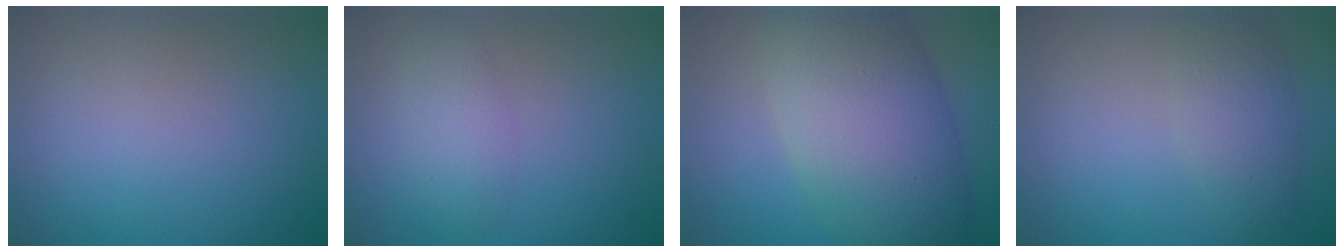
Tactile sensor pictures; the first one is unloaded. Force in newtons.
{"total": 2.0, "press": 2.0, "slide": 0.1}
{"total": 11.1, "press": 11.1, "slide": 0.6}
{"total": 3.2, "press": 3.2, "slide": 0.0}